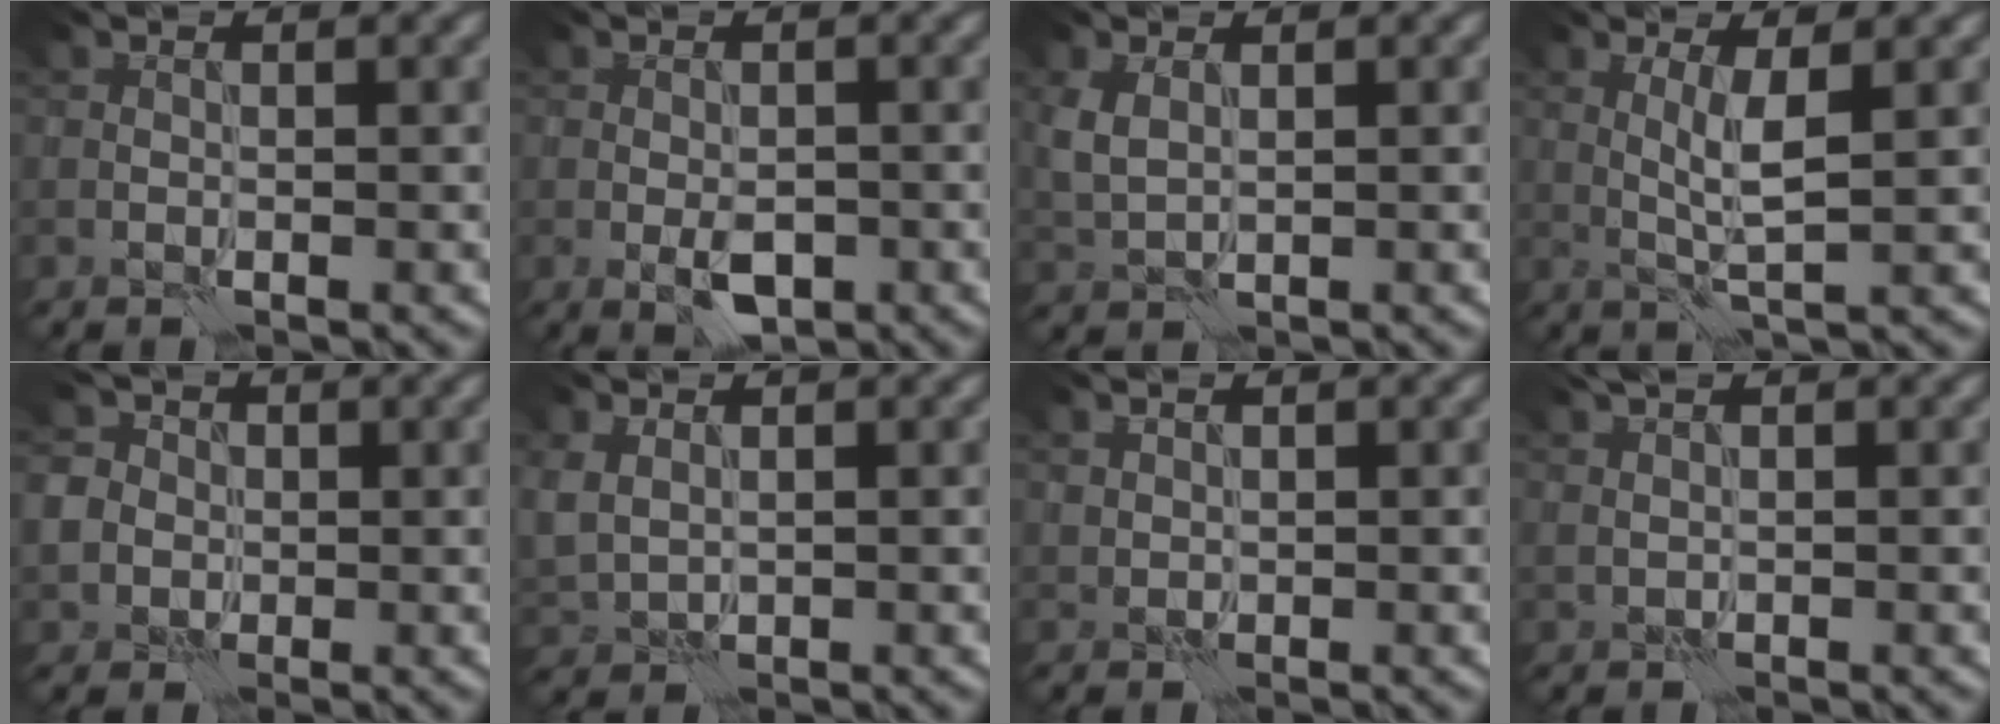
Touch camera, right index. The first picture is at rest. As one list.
[{"total": 2.9, "force": [-1.0, 1.4, 2.3], "torque": [-0.038, -0.002, -0.016]}, {"total": 2.4, "force": [0.8, 1.4, 1.8], "torque": [-0.051, 0.003, 0.020]}, {"total": 2.6, "force": [0.3, 0.1, 2.6], "torque": [-0.052, -0.005, 0.009]}, {"total": 6.9, "force": [-0.1, 6.4, 2.5], "torque": [-0.050, 0.019, -0.035]}, {"total": 2.4, "force": [0.8, 1.7, 1.5], "torque": [-0.049, -0.002, 0.021]}, {"total": 0.8, "force": [0.6, 0.5, 0.1], "torque": [-0.007, 0.001, 0.014]}, {"total": 1.3, "force": [0.9, 0.3, 0.9], "torque": [-0.025, 0.004, 0.020]}]